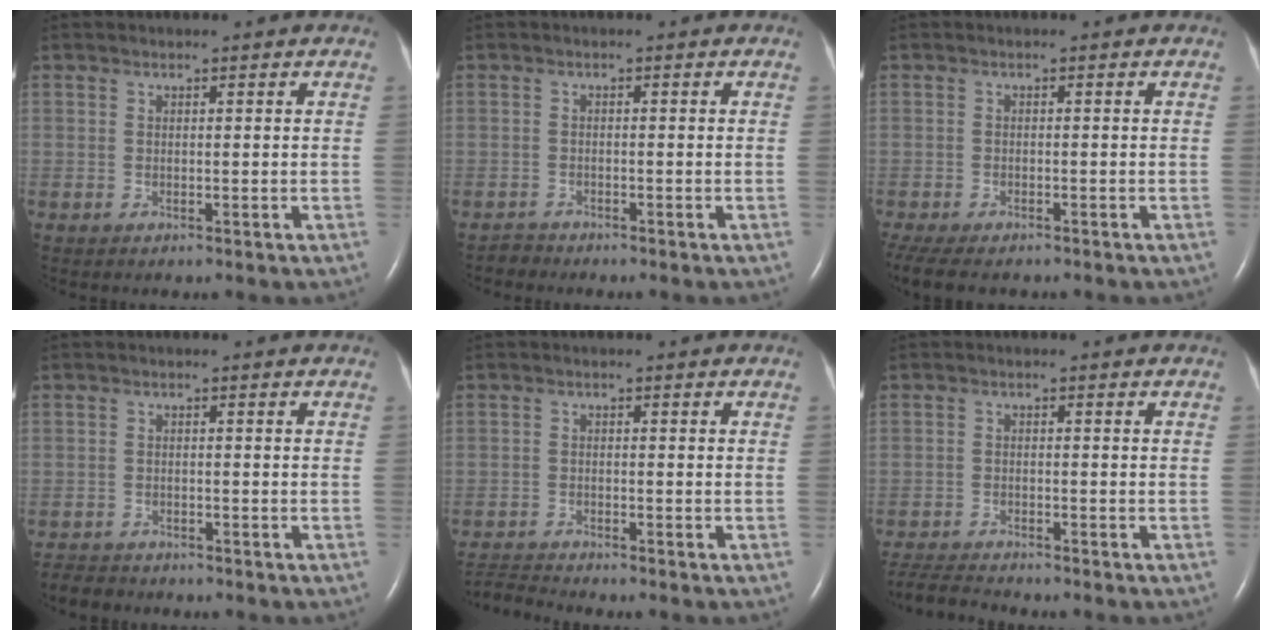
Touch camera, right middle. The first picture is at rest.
{"total": 1.3, "force": [-1.1, 0.1, -0.5], "torque": [0.010, -0.006, -0.022]}
{"total": 10.3, "force": [-8.0, 4.1, 5.2], "torque": [-0.122, -0.013, -0.112]}
{"total": 3.8, "force": [-3.6, 1.1, 0.1], "torque": [-0.006, -0.009, -0.060]}
{"total": 3.9, "force": [-3.8, -1.0, -0.2], "torque": [-0.003, -0.017, -0.071]}
{"total": 5.7, "force": [-5.6, -0.1, 0.9], "torque": [-0.018, -0.019, -0.099]}